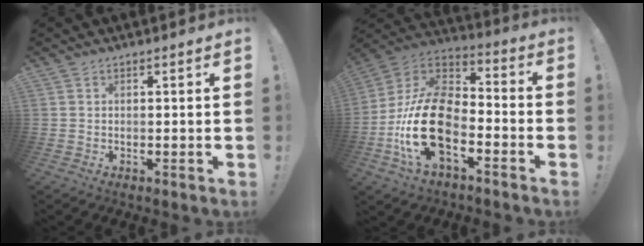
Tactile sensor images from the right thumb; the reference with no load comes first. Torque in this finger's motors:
{"motor_torque": [2.53, 2.48, 2.33, -0.44, 0.96]}